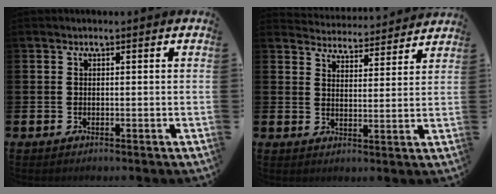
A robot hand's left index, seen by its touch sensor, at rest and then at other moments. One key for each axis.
{"total": 4.4, "fx": 4.4, "fy": 0.5, "fz": -0.3, "tx": -0.011, "ty": -0.040, "tz": 0.074}